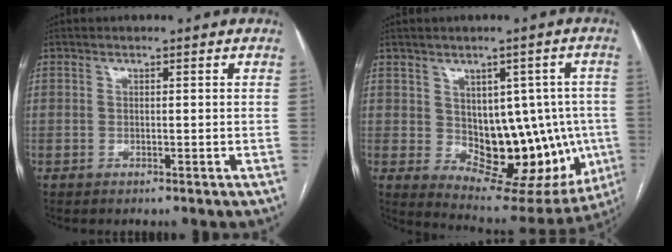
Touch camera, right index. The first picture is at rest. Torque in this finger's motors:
{"motor_torque": [1.54, -0.07, 0.25, 0.05]}